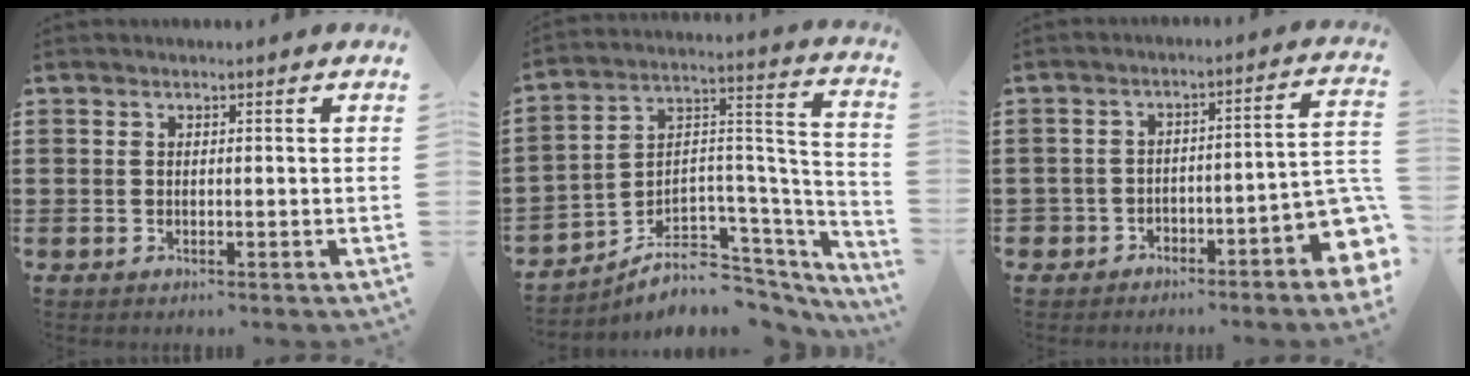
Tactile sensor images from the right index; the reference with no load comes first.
{"total": 6.1, "force": [-3.9, 4.1, 2.4], "torque": [-0.051, -0.007, -0.066]}
{"total": 4.6, "force": [-3.7, 1.3, 2.3], "torque": [-0.038, -0.006, -0.074]}